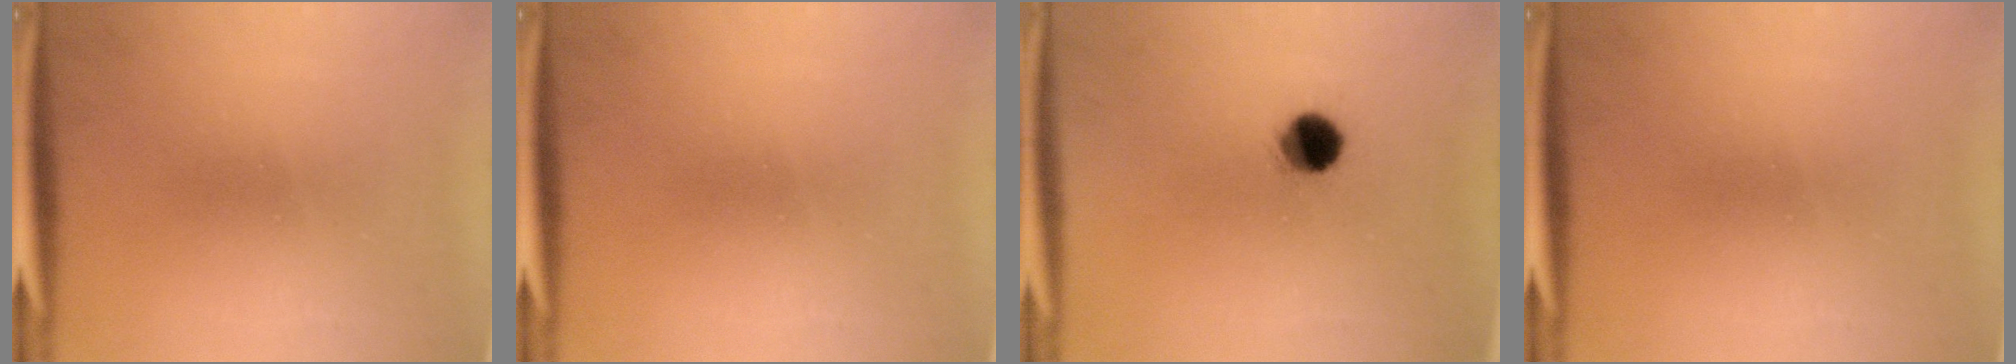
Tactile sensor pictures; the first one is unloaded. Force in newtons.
{"total": 0.0}
{"total": 6.5}
{"total": 0.0}